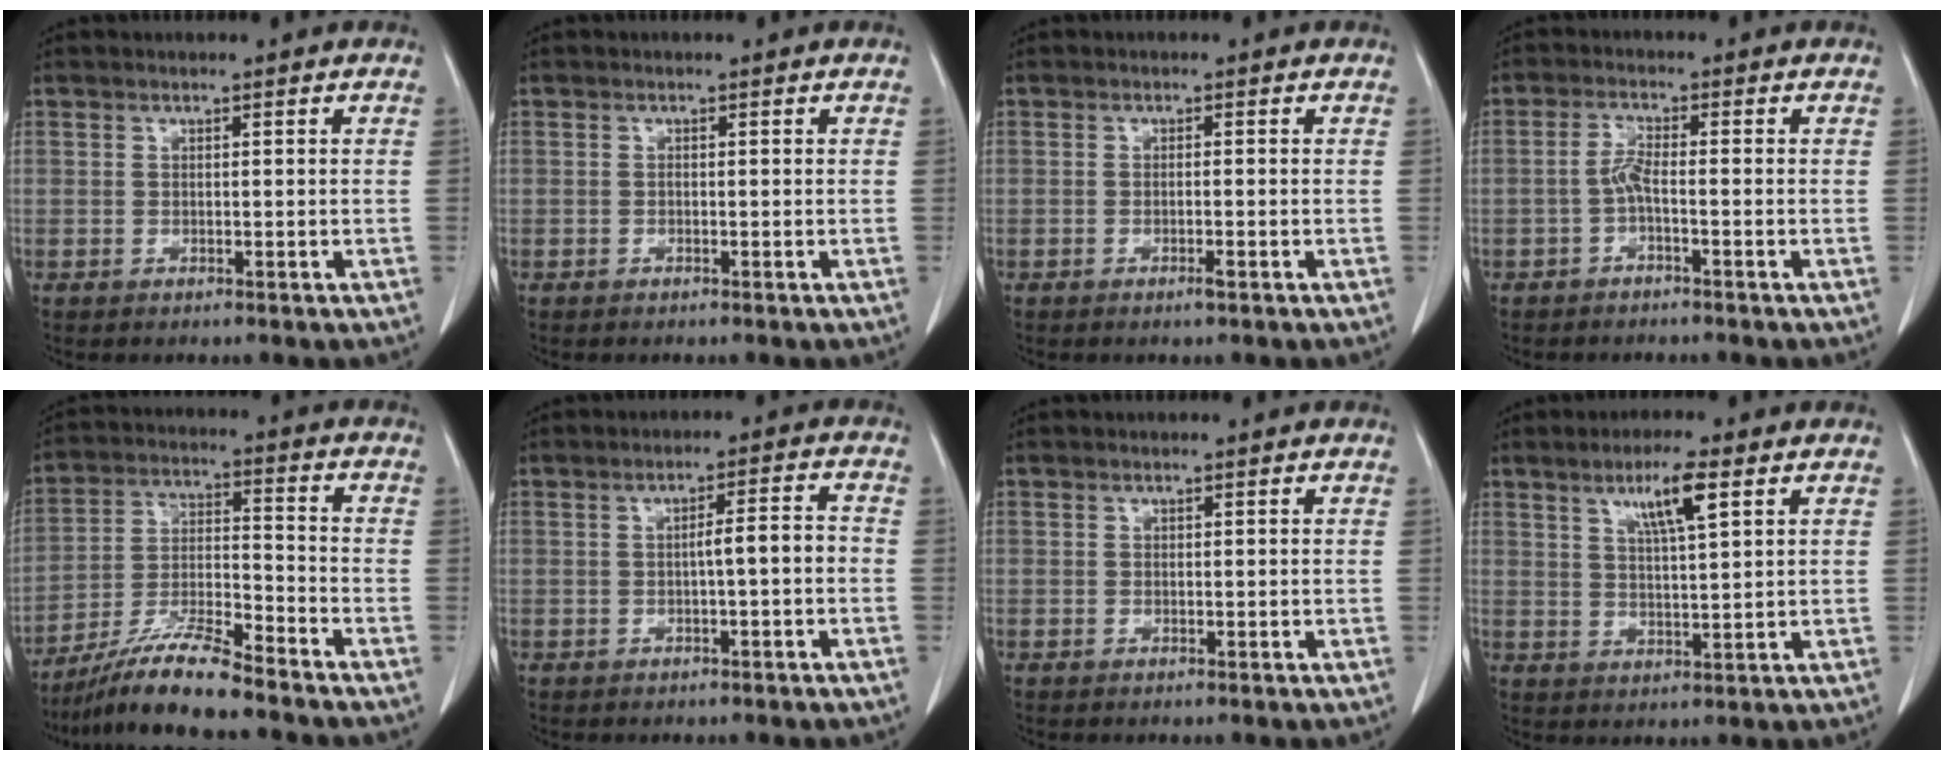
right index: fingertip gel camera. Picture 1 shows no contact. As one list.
[{"total": 0.0}, {"total": 1.3, "force": [-0.7, 0.0, 1.1], "torque": [-0.022, -0.002, -0.011]}, {"total": 2.6, "force": [-1.0, 0.2, 2.4], "torque": [-0.049, 0.003, -0.023]}, {"total": 11.2, "force": [-9.4, 0.3, 6.1], "torque": [-0.118, -0.011, -0.175]}, {"total": 3.7, "force": [-0.8, 0.2, 3.6], "torque": [-0.053, 0.011, -0.011]}, {"total": 0.0}, {"total": 6.5, "force": [3.3, 0.4, 5.6], "torque": [-0.101, 0.002, 0.059]}]